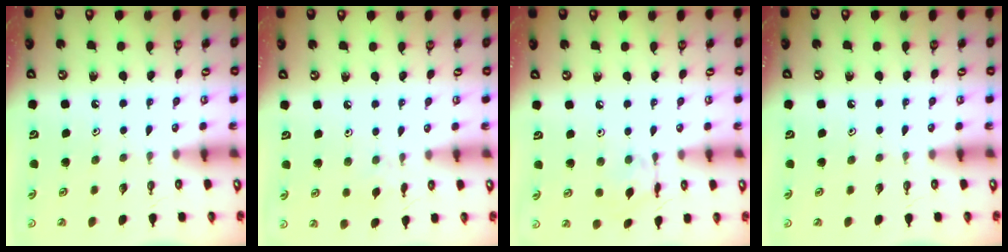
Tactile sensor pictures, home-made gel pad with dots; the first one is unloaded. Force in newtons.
{"total": 1.8, "press": 1.7, "slide": 0.4}
{"total": 5.3, "press": 5.3, "slide": 0.2}
{"total": 0.0}